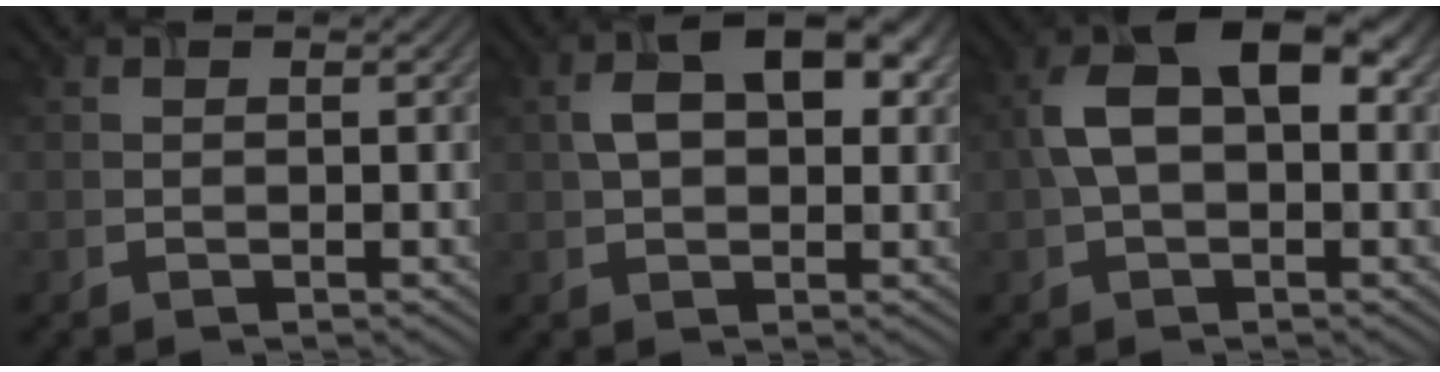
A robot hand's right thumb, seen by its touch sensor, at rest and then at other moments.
{"total": 7.9, "force": [1.6, 4.6, 6.2], "torque": [-0.100, 0.011, 0.020]}
{"total": 10.5, "force": [1.4, 6.2, 8.3], "torque": [-0.158, 0.014, 0.015]}